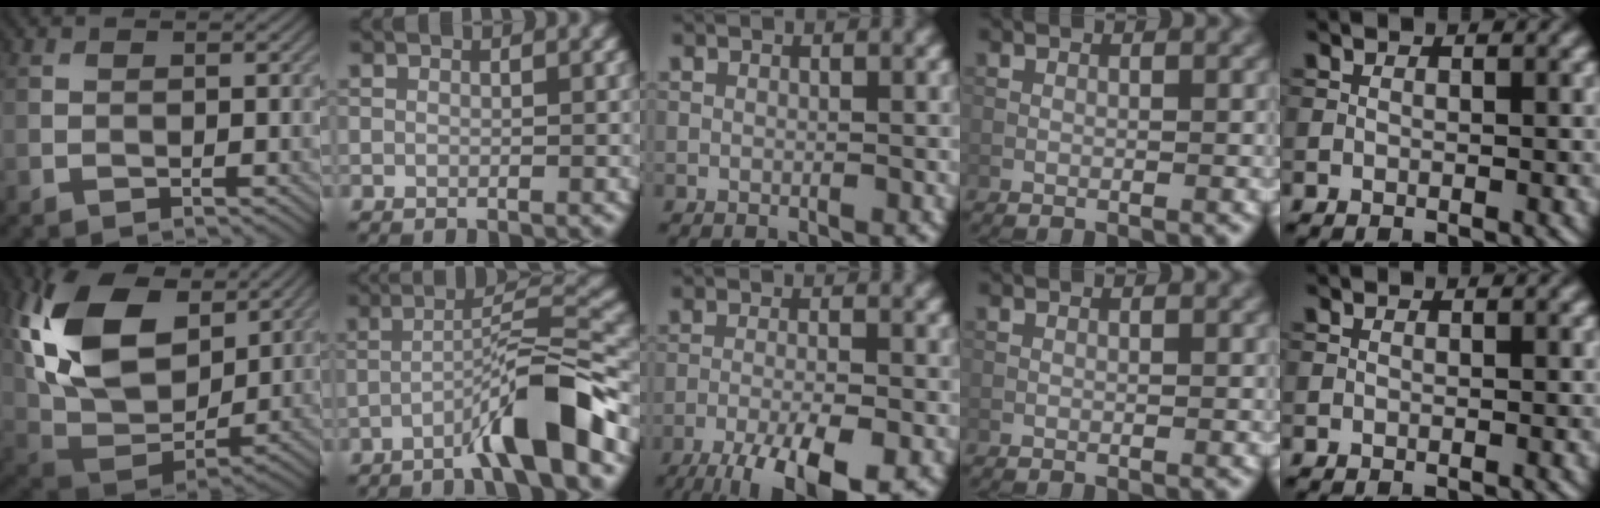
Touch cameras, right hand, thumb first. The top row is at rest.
{"thumb": {"total": 17.8, "force": [6.9, 11.4, 11.8], "torque": [-0.268, 0.013, 0.136]}, "index": {"total": 7.6, "force": [-3.9, 0.6, 6.5], "torque": [-0.102, 0.023, -0.073]}, "middle": {"total": 9.4, "force": [-6.3, 2.4, 6.5], "torque": [-0.116, -0.029, -0.103]}}